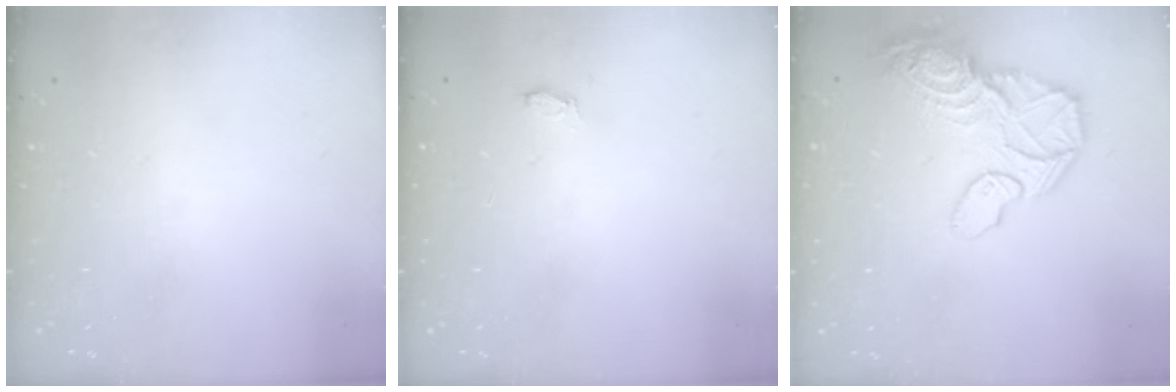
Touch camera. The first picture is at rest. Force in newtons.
{"total": 3.6, "press": 3.4, "slide": 1.3}
{"total": 23.3, "press": 20.1, "slide": 11.9}